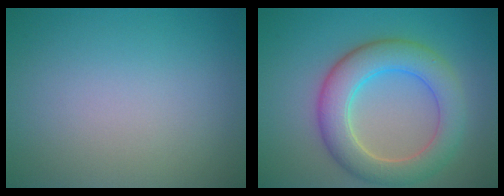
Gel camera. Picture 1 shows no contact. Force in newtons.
{"total": 6.6, "press": 6.6, "slide": 0.7}